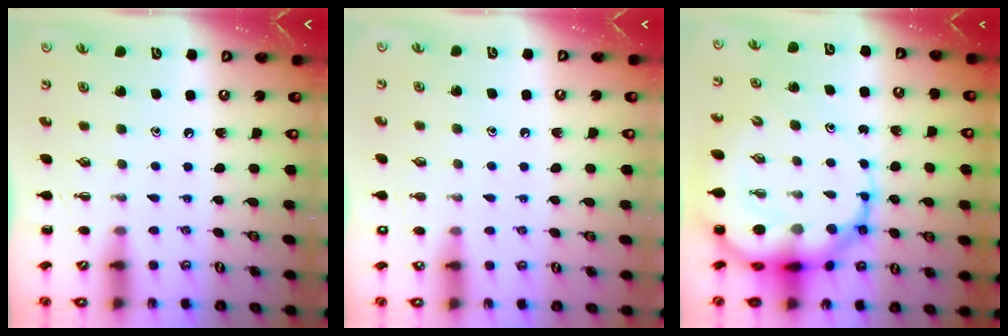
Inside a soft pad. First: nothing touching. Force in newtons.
{"total": 1.4, "press": 1.4, "slide": 0.1}
{"total": 17.0, "press": 16.4, "slide": 4.4}